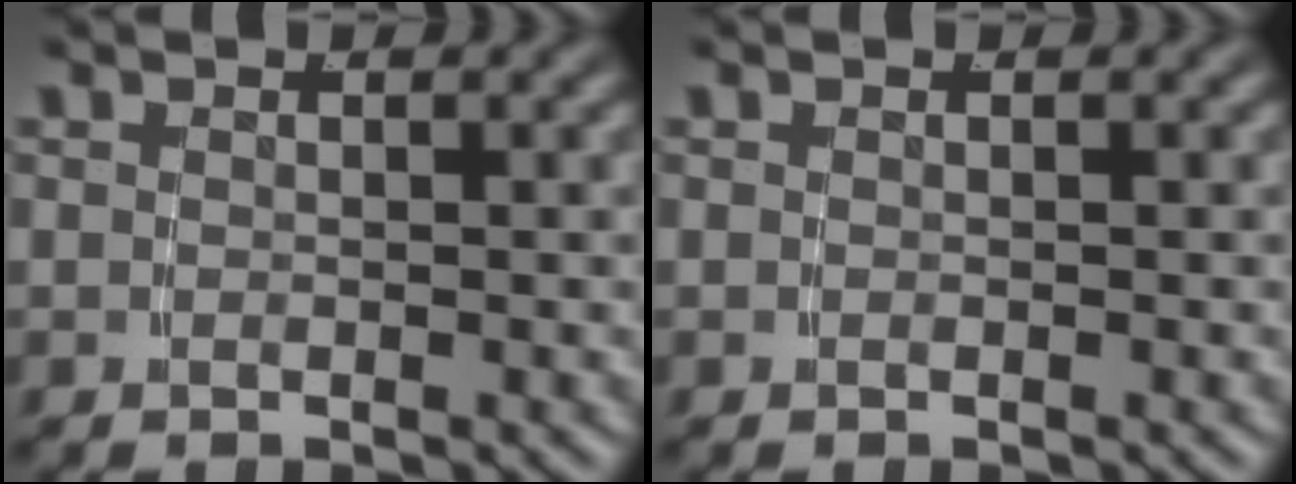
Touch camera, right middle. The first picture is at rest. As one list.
[{"total": 0.0}]